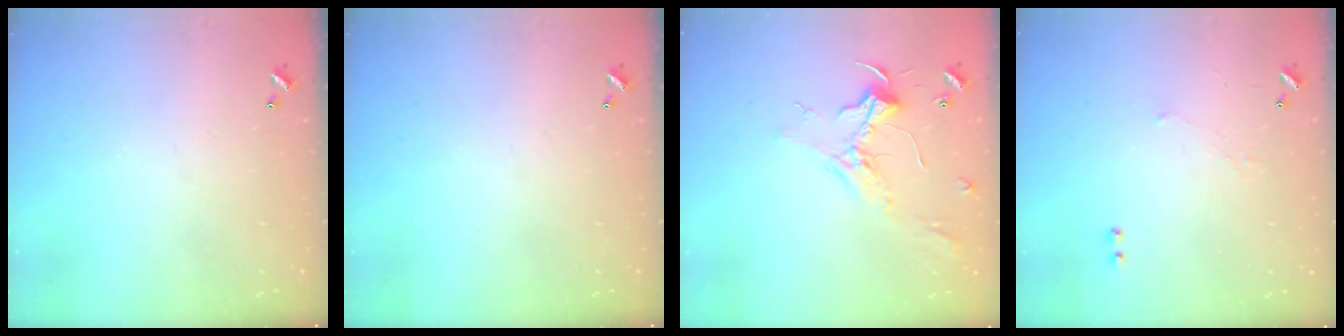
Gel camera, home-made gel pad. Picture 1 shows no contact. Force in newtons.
{"total": 0.0}
{"total": 2.3, "press": 2.2, "slide": 0.6}
{"total": 0.7, "press": 0.2, "slide": 0.7}